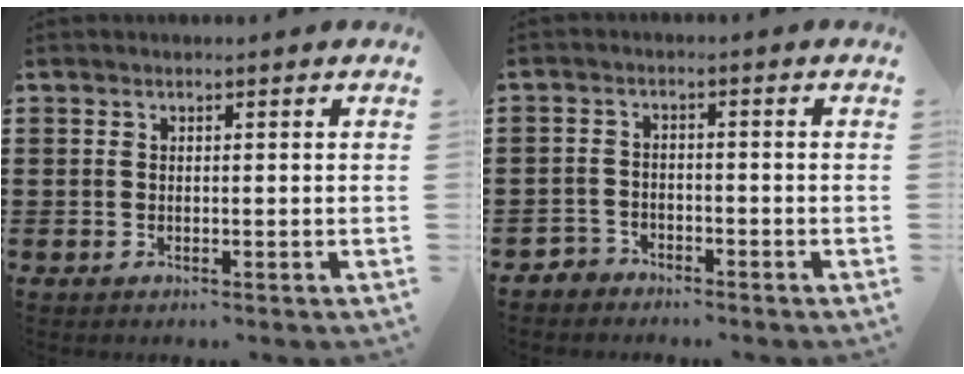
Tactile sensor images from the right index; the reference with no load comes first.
{"total": 2.3, "force": [-2.1, 0.9, -0.1], "torque": [-0.006, 0.003, -0.047]}